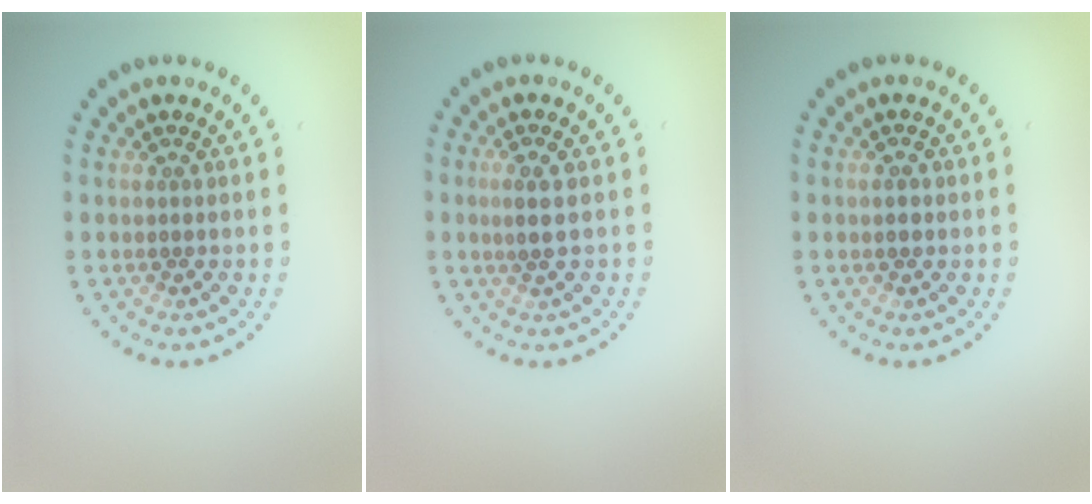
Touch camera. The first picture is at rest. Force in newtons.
{"total": 1.6, "press": 1.4, "slide": 0.7}
{"total": 1.2, "press": 1.2, "slide": 0.1}